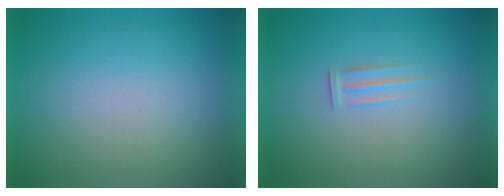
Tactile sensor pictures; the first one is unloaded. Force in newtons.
{"total": 1.7}